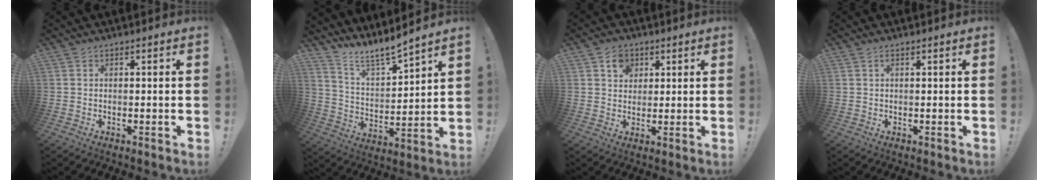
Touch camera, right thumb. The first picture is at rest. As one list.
[{"total": 9.9, "force": [9.4, 0.9, 3.0], "torque": [-0.070, -0.087, 0.167]}, {"total": 6.1, "force": [2.8, 5.1, 1.9], "torque": [-0.020, -0.010, 0.050]}, {"total": 1.0, "force": [0.6, 0.3, 0.7], "torque": [-0.013, 0.001, 0.010]}]